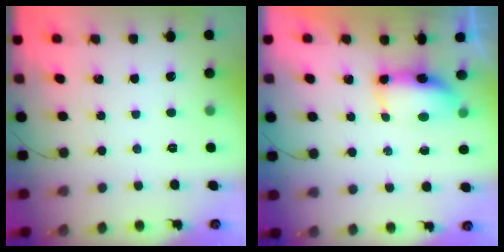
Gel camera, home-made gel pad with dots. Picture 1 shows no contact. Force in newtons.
{"total": 7.1, "press": 7.0, "slide": 1.2}